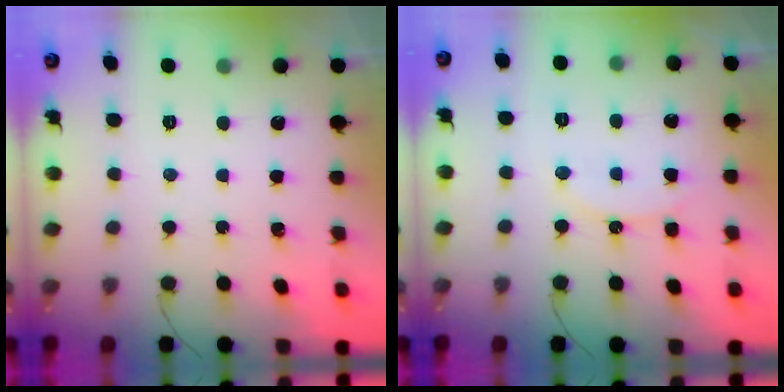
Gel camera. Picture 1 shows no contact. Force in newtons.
{"total": 9.6, "press": 9.6, "slide": 0.8}